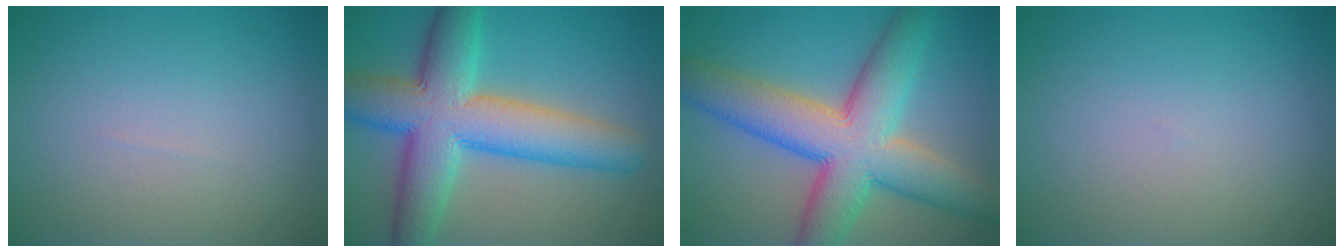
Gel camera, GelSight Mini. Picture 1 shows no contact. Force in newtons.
{"total": 10.7, "press": 10.7, "slide": 0.3}
{"total": 10.9, "press": 10.9, "slide": 0.3}
{"total": 0.0}